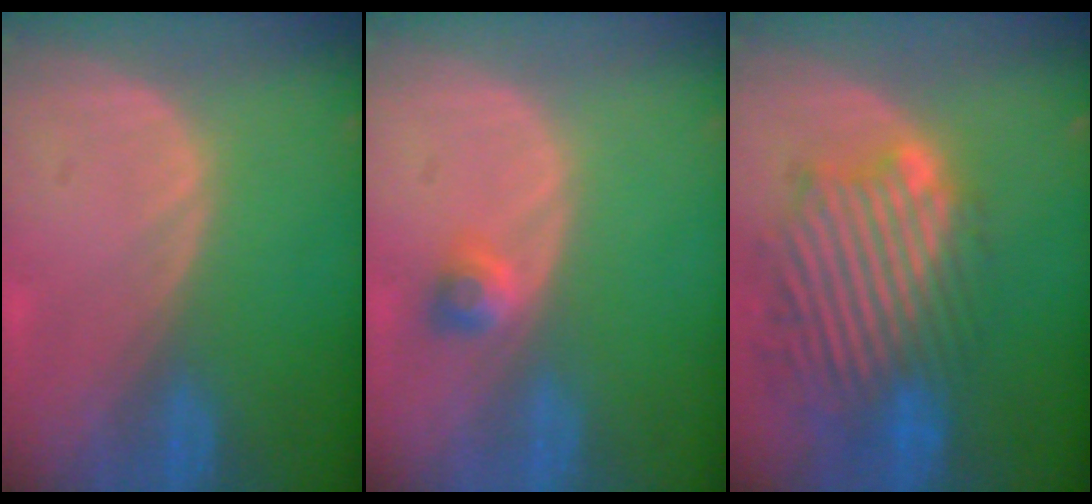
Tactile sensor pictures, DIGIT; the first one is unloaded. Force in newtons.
{"total": 2.4, "press": 2.1, "slide": 1.2}
{"total": 12.3, "press": 11.0, "slide": 5.5}